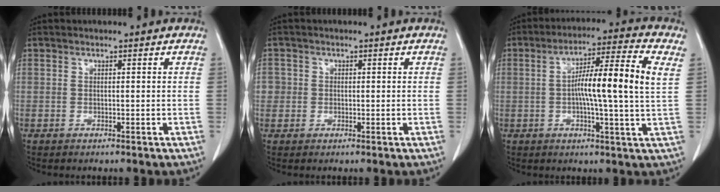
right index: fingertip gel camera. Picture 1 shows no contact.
{"total": 2.7, "force": [0.0, 2.6, 0.4], "torque": [0.002, 0.008, 0.001]}
{"total": 12.4, "force": [1.6, -0.1, 12.3], "torque": [-0.203, 0.017, 0.018]}